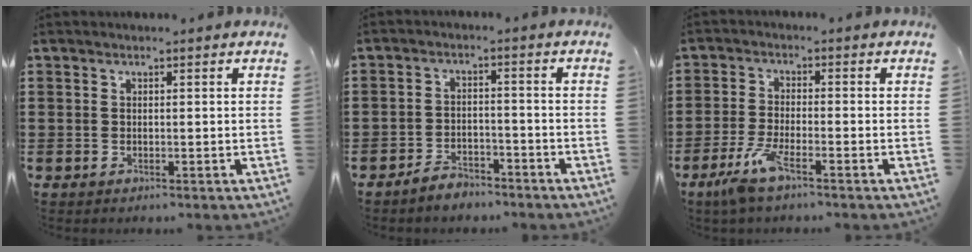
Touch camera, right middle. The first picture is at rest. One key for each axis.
{"total": 3.5, "fx": -3.5, "fy": 0.6, "fz": 0.4, "tx": -0.011, "ty": 0.003, "tz": -0.070}
{"total": 5.2, "fx": -3.4, "fy": 0.7, "fz": 3.8, "tx": -0.095, "ty": -0.015, "tz": -0.067}